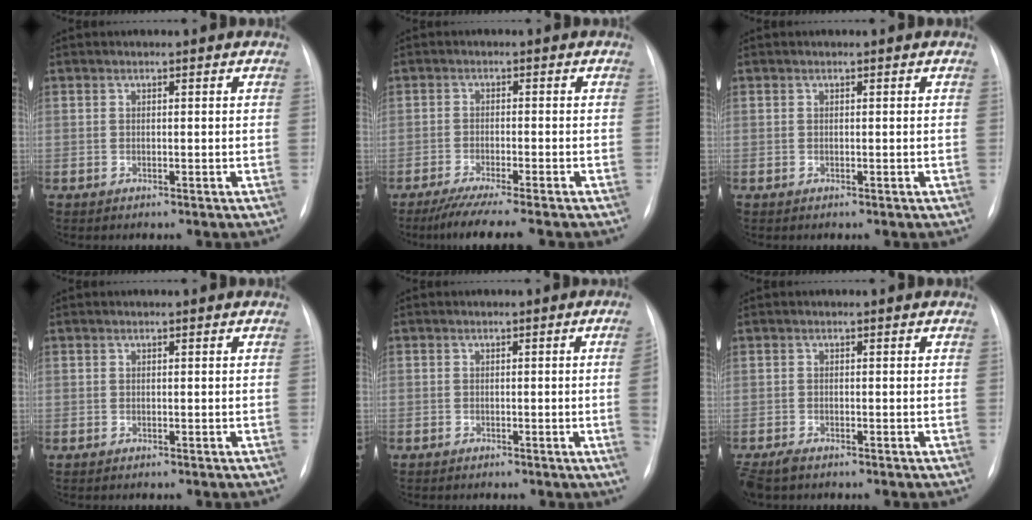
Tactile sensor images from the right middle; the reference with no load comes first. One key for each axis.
{"total": 8.7, "fx": -7.3, "fy": -0.8, "fz": 4.7, "tx": -0.057, "ty": -0.029, "tz": -0.110}
{"total": 0.0}
{"total": 0.0}
{"total": 3.0, "fx": -0.5, "fy": -1.0, "fz": 2.8, "tx": -0.027, "ty": -0.002, "tz": -0.007}
{"total": 3.6, "fx": -2.8, "fy": 1.2, "fz": 1.8, "tx": -0.038, "ty": -0.008, "tz": -0.049}